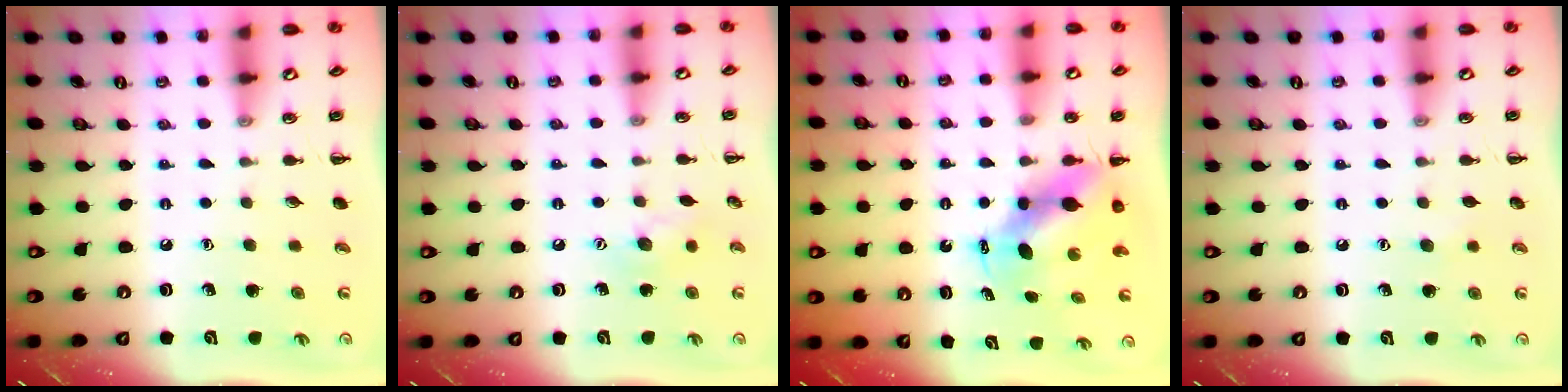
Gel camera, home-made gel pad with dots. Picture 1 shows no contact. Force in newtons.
{"total": 7.7, "press": 7.7, "slide": 1.1}
{"total": 8.7, "press": 8.5, "slide": 1.5}
{"total": 4.0, "press": 3.9, "slide": 0.9}